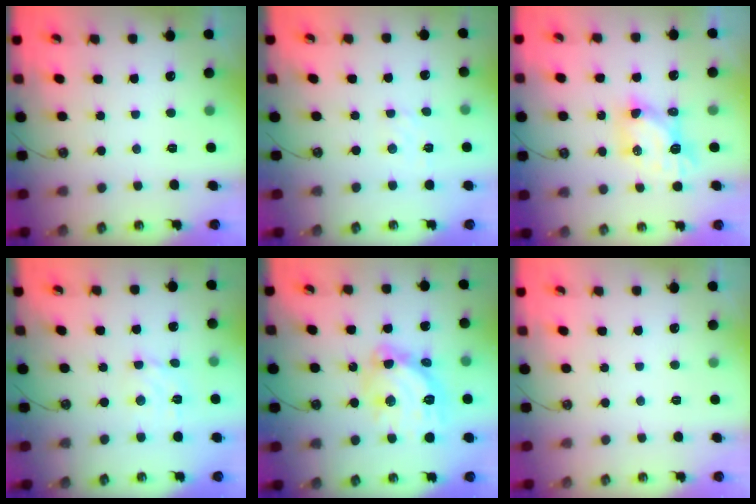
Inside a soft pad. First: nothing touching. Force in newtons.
{"total": 2.6, "press": 2.6, "slide": 0.4}
{"total": 6.7, "press": 6.7, "slide": 0.2}
{"total": 3.8, "press": 3.8, "slide": 0.5}
{"total": 15.6, "press": 15.5, "slide": 1.3}
{"total": 0.0}